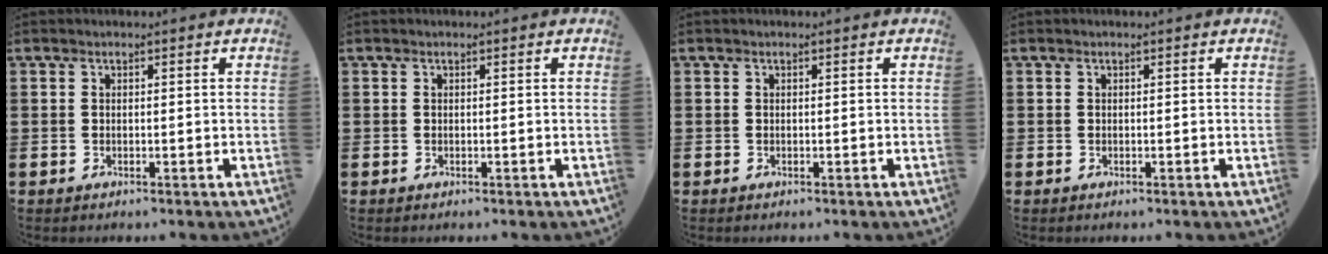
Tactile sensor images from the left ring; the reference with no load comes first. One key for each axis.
{"total": 0.0}
{"total": 0.0}
{"total": 0.0}